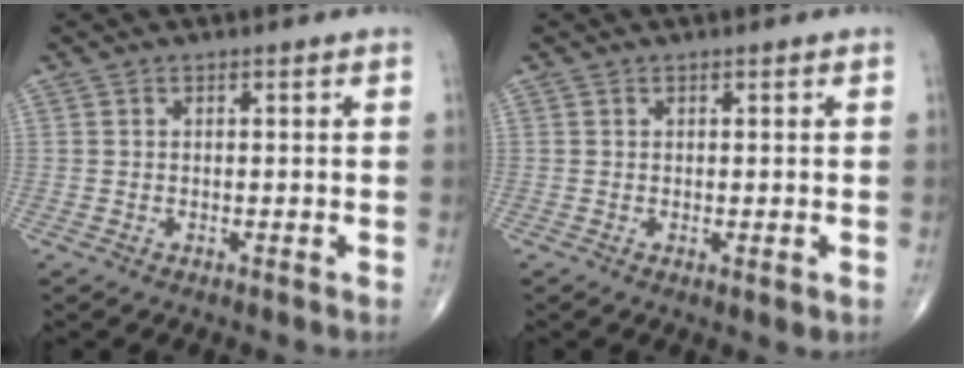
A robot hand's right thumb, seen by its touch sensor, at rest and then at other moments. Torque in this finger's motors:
{"motor_torque": [-0.35, 0.16, -0.54, -0.06, -0.20]}